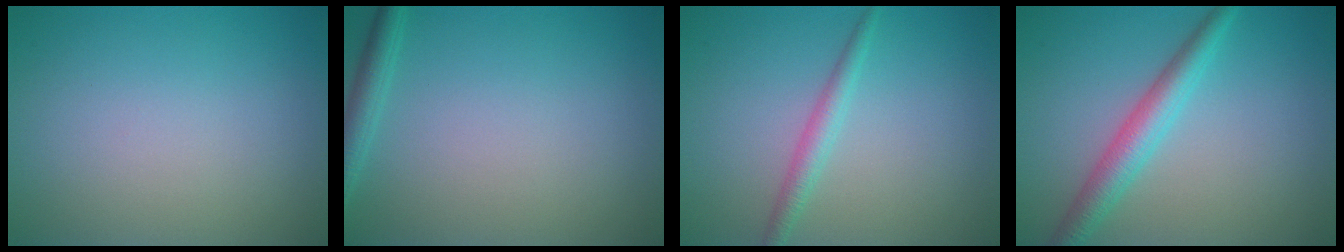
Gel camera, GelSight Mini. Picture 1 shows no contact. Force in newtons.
{"total": 1.9, "press": 1.9, "slide": 0.1}
{"total": 1.9, "press": 1.9, "slide": 0.1}
{"total": 3.6, "press": 3.6, "slide": 0.1}